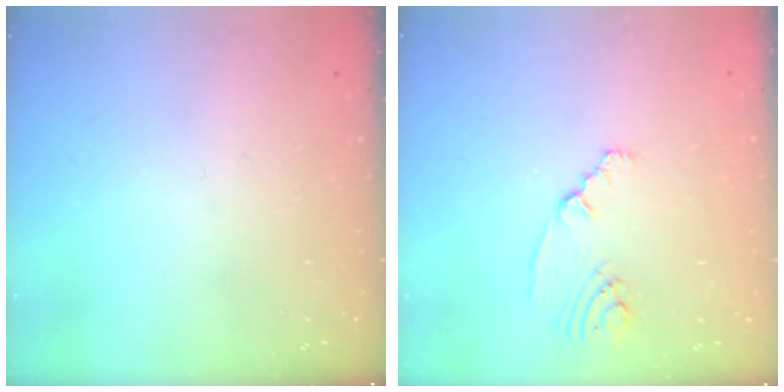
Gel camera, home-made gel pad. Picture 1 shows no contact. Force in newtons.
{"total": 2.2, "press": 2.1, "slide": 0.6}